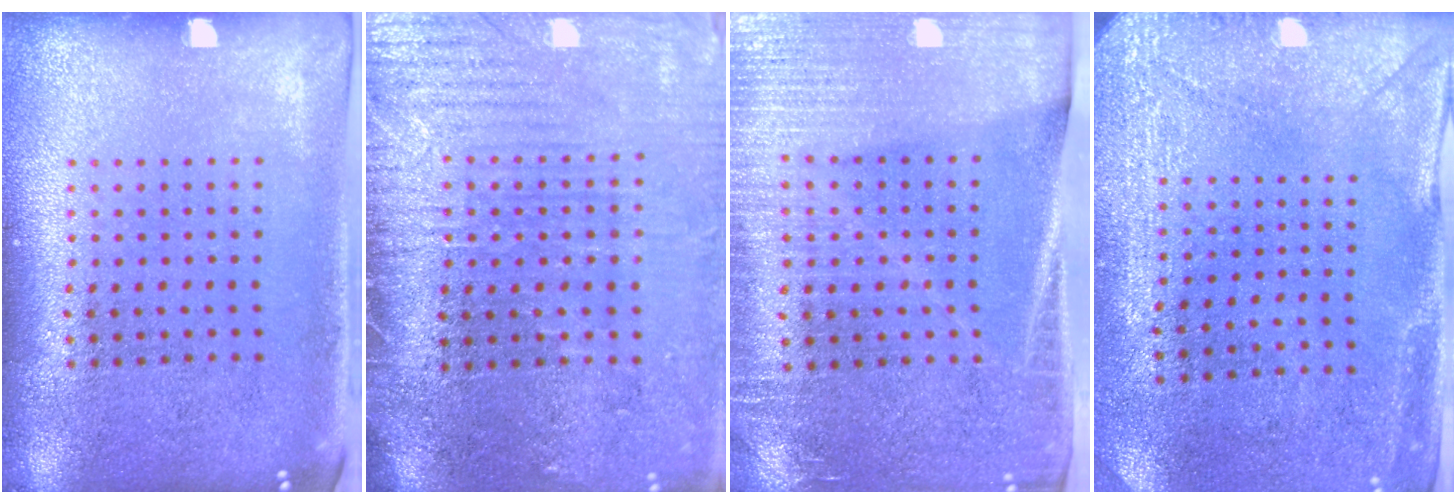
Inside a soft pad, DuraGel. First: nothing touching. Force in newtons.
{"total": 3.6, "press": 3.4, "slide": 1.4}
{"total": 3.4, "press": 3.1, "slide": 1.4}
{"total": 3.0, "press": 2.6, "slide": 1.4}